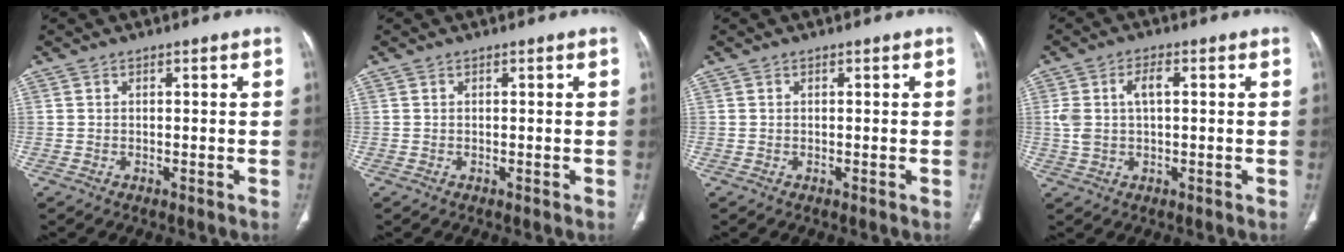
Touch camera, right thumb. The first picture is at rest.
{"total": 0.0}
{"total": 0.0}
{"total": 5.8, "force": [1.0, 2.9, 4.9], "torque": [-0.113, 0.016, 0.021]}